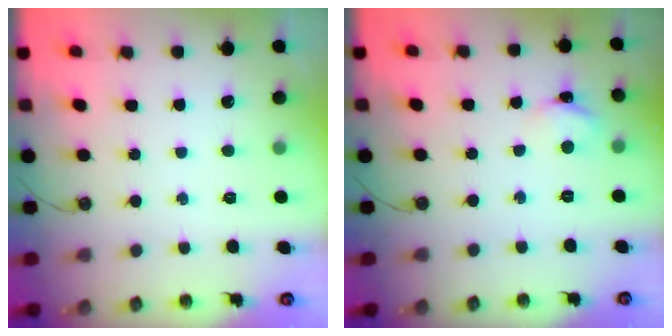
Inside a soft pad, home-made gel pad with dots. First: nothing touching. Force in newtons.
{"total": 3.7, "press": 3.6, "slide": 0.5}